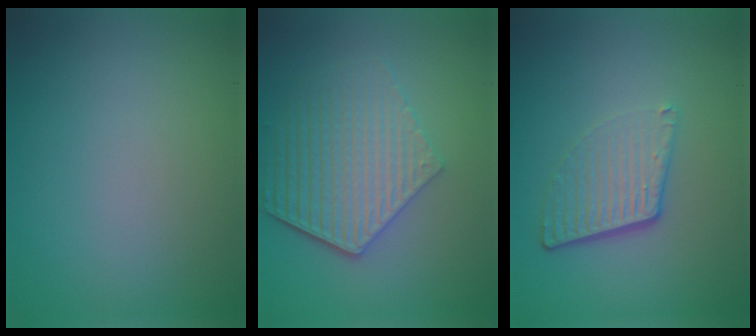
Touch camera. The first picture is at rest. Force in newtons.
{"total": 5.8, "press": 4.4, "slide": 3.8}
{"total": 4.3, "press": 2.8, "slide": 3.3}